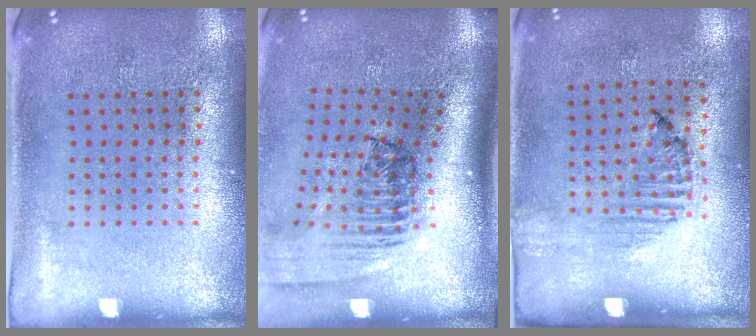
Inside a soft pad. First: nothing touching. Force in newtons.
{"total": 2.6, "press": 1.8, "slide": 1.9}
{"total": 1.3, "press": 1.1, "slide": 0.6}